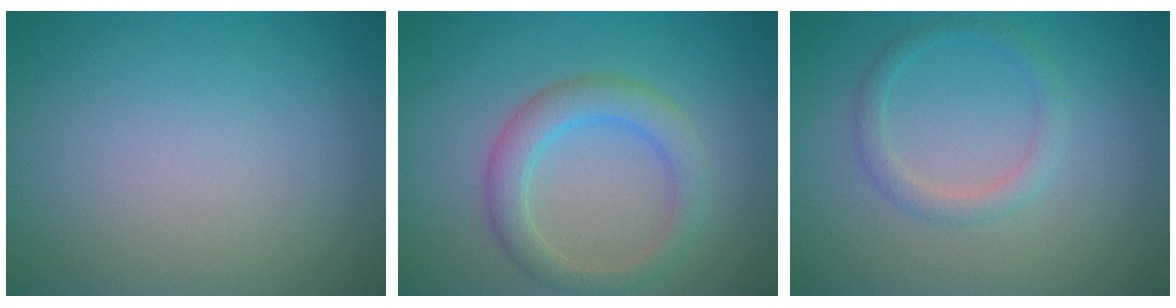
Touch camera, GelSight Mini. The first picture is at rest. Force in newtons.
{"total": 3.6, "press": 3.6, "slide": 0.1}
{"total": 1.7, "press": 1.7, "slide": 0.0}